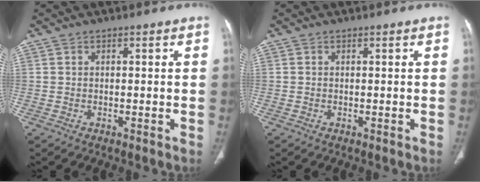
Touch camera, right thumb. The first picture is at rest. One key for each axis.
{"total": 0.0}